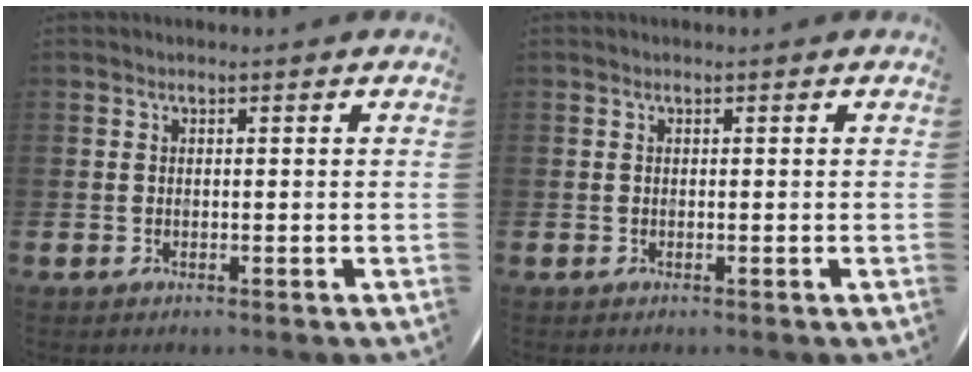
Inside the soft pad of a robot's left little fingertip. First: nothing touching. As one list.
[{"total": 0.0}]